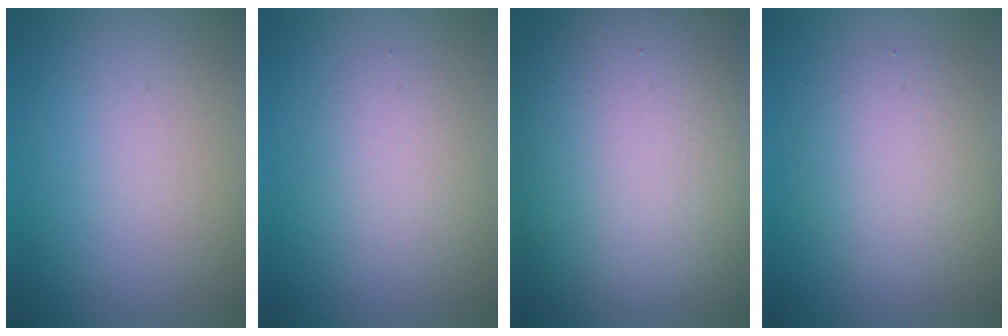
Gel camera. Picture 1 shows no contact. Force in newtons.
{"total": 2.5, "press": 2.5, "slide": 0.2}
{"total": 18.9, "press": 18.9, "slide": 1.0}
{"total": 4.0, "press": 4.0, "slide": 0.3}